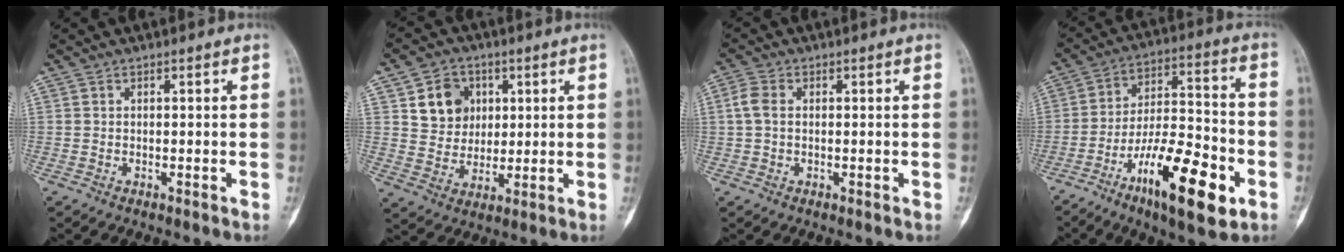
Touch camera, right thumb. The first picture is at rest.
{"total": 9.4, "force": [3.2, 8.0, 3.9], "torque": [-0.024, -0.011, 0.058]}
{"total": 3.4, "force": [0.4, 2.3, 2.5], "torque": [-0.061, 0.009, 0.004]}
{"total": 19.3, "force": [-8.7, 6.2, 16.1], "torque": [-0.255, 0.049, -0.138]}